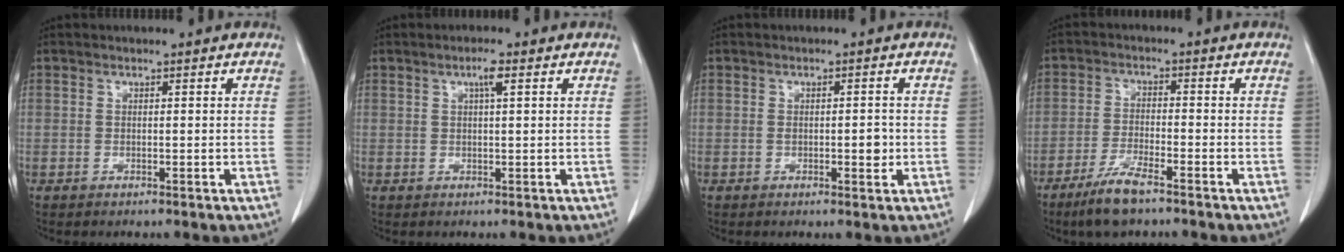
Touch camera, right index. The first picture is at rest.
{"total": 2.1, "force": [0.9, 0.1, 1.9], "torque": [-0.037, 0.001, 0.013]}
{"total": 2.4, "force": [-0.3, 0.9, 2.2], "torque": [-0.037, -0.001, -0.002]}
{"total": 6.4, "force": [-4.6, 0.9, 4.3], "torque": [-0.095, -0.012, -0.085]}